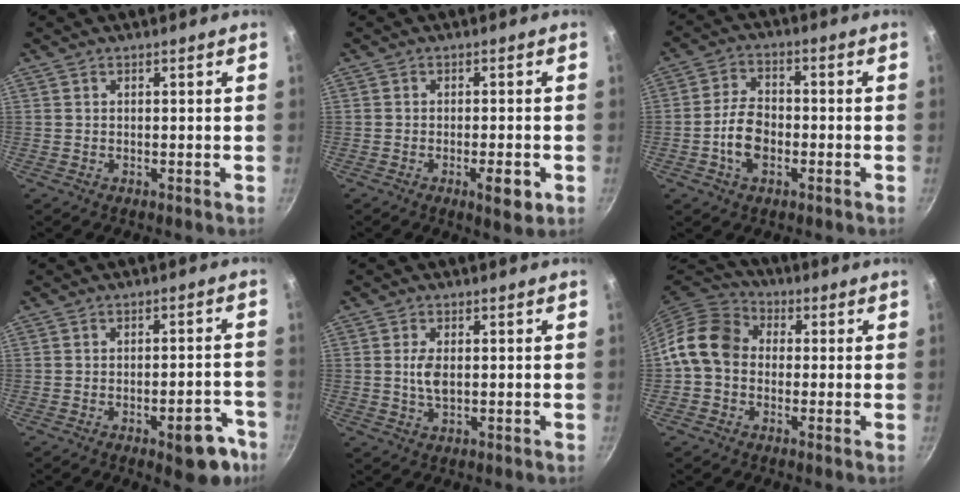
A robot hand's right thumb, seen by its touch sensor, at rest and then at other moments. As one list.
[{"total": 4.9, "force": [-1.9, 1.6, 4.2], "torque": [-0.055, 0.010, -0.023]}, {"total": 7.6, "force": [-2.2, 4.9, 5.4], "torque": [-0.087, 0.023, -0.046]}, {"total": 9.7, "force": [-4.8, 4.3, 7.2], "torque": [-0.037, 0.038, -0.053]}, {"total": 3.6, "force": [0.3, 1.9, 3.1], "torque": [-0.062, -0.002, 0.006]}, {"total": 10.4, "force": [0.0, 8.6, 5.9], "torque": [-0.078, 0.028, -0.022]}]